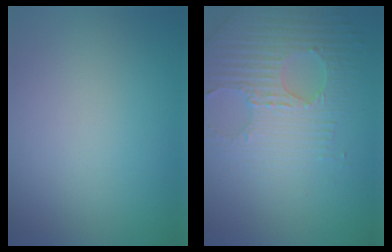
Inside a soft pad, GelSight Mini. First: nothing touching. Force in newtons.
{"total": 4.7, "press": 4.3, "slide": 2.0}